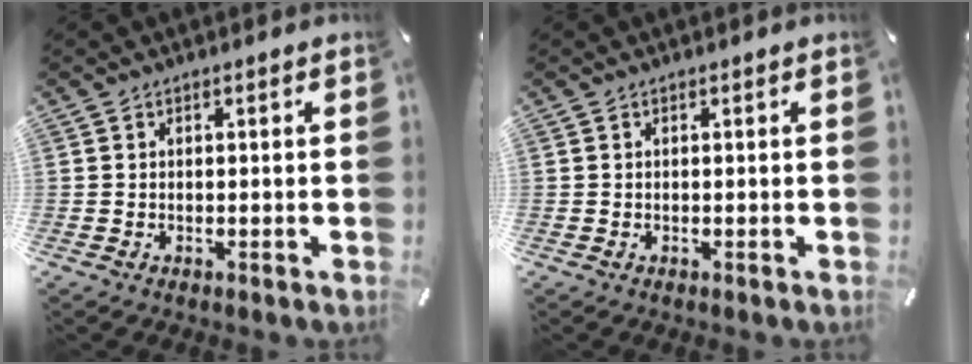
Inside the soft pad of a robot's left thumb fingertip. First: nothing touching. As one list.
[{"total": 0.0}]